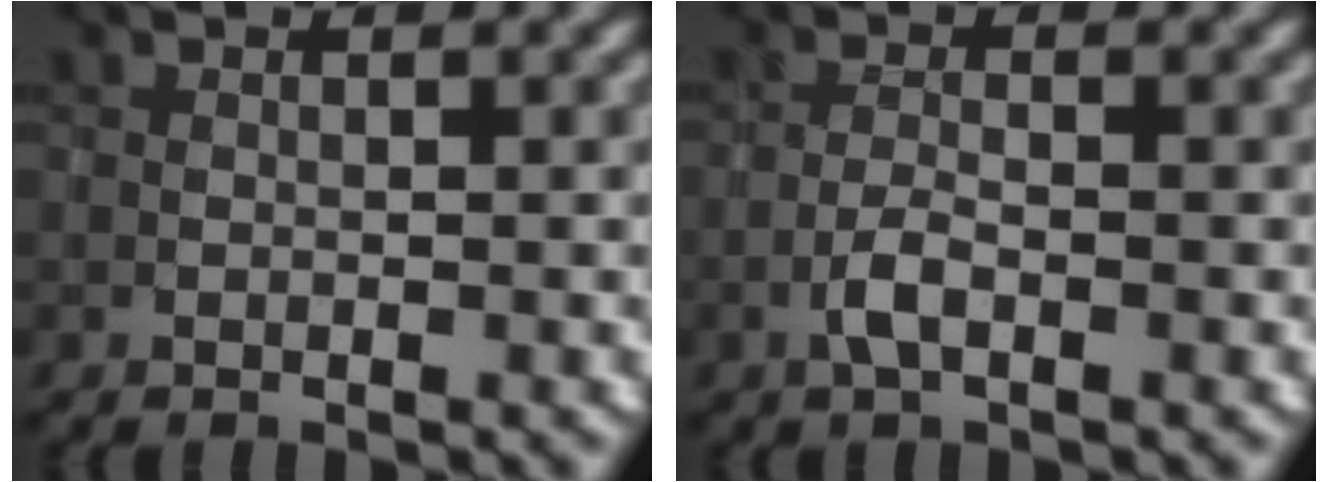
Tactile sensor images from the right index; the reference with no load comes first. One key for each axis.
{"total": 2.0, "fx": -1.0, "fy": 0.7, "fz": 1.6, "tx": -0.034, "ty": 0.002, "tz": -0.023}